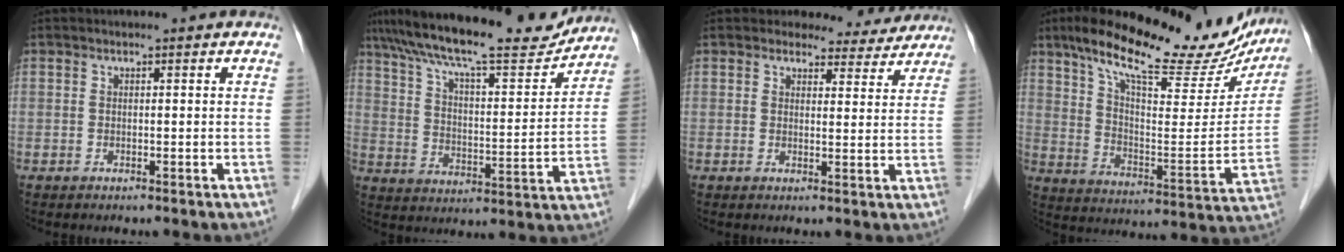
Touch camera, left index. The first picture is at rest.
{"total": 20.0, "force": [17.7, 2.9, 8.9], "torque": [-0.161, 0.012, 0.266]}
{"total": 6.4, "force": [5.9, 2.3, 0.3], "torque": [0.009, -0.006, 0.056]}
{"total": 25.2, "force": [19.8, 6.9, 13.9], "torque": [-0.214, 0.012, 0.276]}